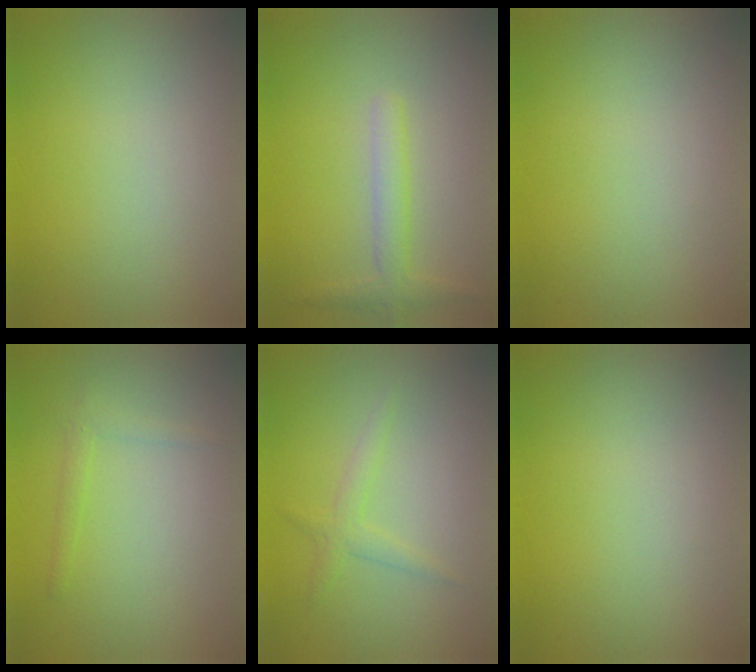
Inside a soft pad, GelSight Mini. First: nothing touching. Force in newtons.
{"total": 2.2, "press": 2.2, "slide": 0.1}
{"total": 0.0}
{"total": 1.2, "press": 1.2, "slide": 0.1}
{"total": 1.6, "press": 1.6, "slide": 0.1}
{"total": 0.0}